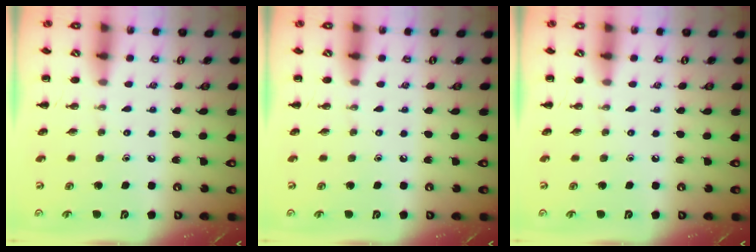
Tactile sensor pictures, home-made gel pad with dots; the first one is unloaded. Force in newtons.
{"total": 0.0}
{"total": 0.0}